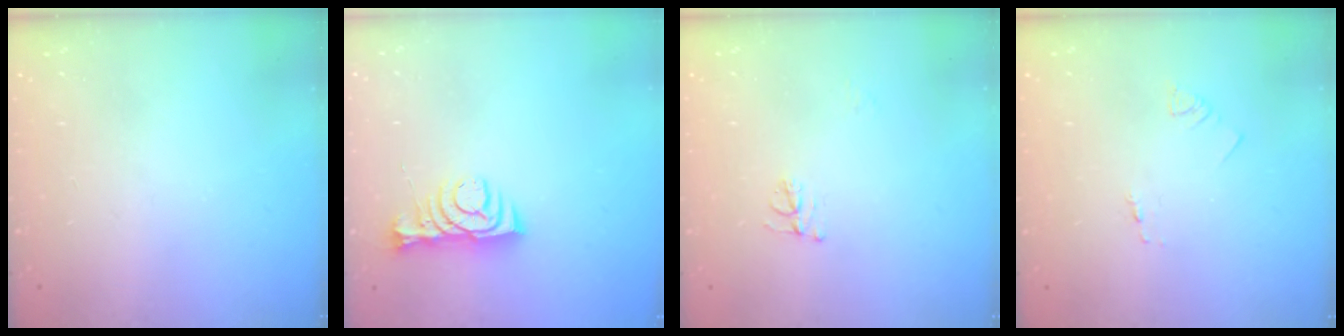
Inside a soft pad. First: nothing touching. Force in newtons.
{"total": 7.0, "press": 7.0, "slide": 0.8}
{"total": 4.7, "press": 4.6, "slide": 0.4}
{"total": 1.3, "press": 1.2, "slide": 0.1}